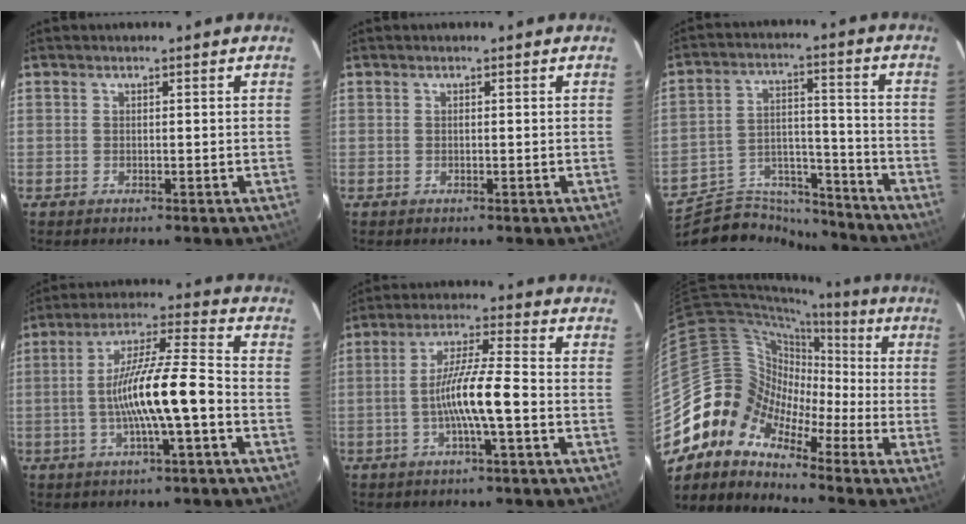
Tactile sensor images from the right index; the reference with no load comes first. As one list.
[{"total": 0.0}, {"total": 13.9, "force": [-13.0, 4.3, 2.1], "torque": [-0.047, 0.044, -0.210]}, {"total": 13.0, "force": [-3.4, 1.1, 12.5], "torque": [-0.230, 0.008, -0.060]}, {"total": 9.3, "force": [-2.7, 0.2, 8.9], "torque": [-0.171, 0.003, -0.051]}, {"total": 10.0, "force": [-6.7, 7.2, 1.5], "torque": [-0.034, 0.046, -0.165]}]